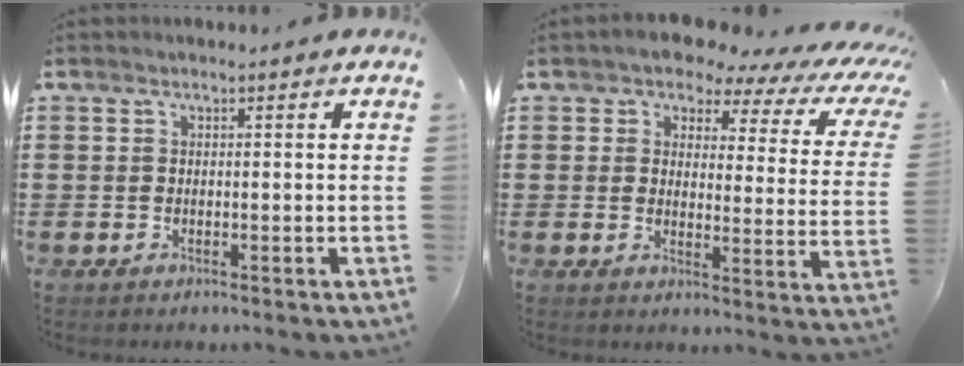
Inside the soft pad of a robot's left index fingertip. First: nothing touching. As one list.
[{"total": 4.4, "force": [3.5, 1.9, 1.9], "torque": [-0.047, -0.020, 0.051]}]